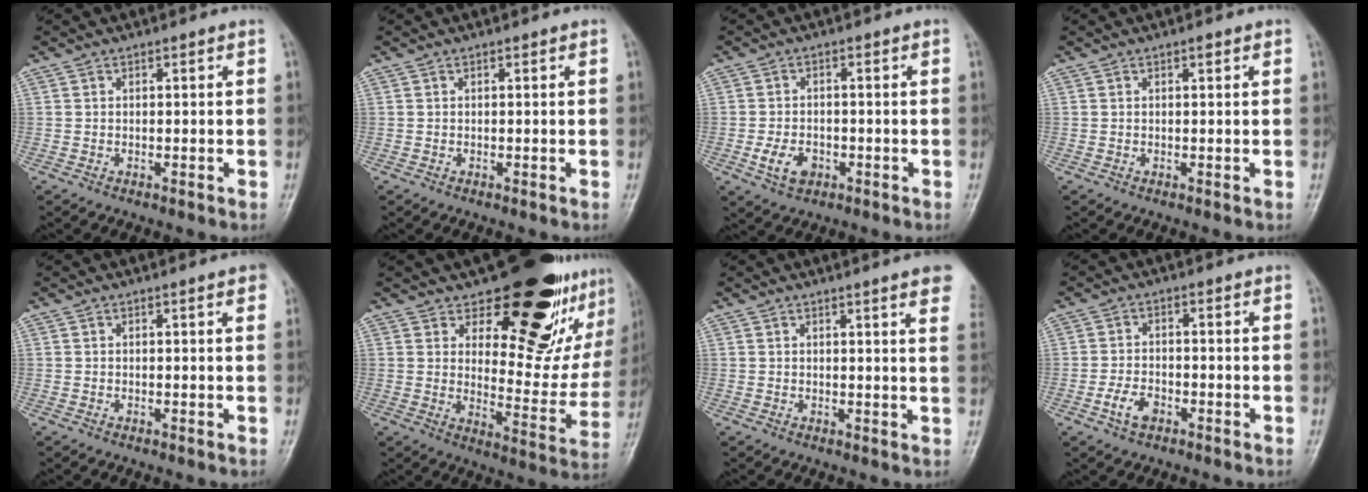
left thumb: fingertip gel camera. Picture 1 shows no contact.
{"total": 0.0}
{"total": 5.0, "force": [-1.9, 3.6, 2.9], "torque": [-0.044, 0.006, -0.032]}
{"total": 0.7, "force": [0.3, 0.3, 0.5], "torque": [-0.002, 0.002, 0.003]}
{"total": 2.1, "force": [1.1, 0.4, 1.7], "torque": [-0.013, 0.005, 0.009]}
{"total": 22.5, "force": [14.4, 9.7, 14.2], "torque": [-0.130, -0.108, 0.197]}
{"total": 8.3, "force": [5.5, 0.7, 6.1], "torque": [-0.061, -0.010, 0.050]}
{"total": 4.1, "force": [-2.1, 2.5, 2.4], "torque": [-0.039, 0.014, -0.042]}